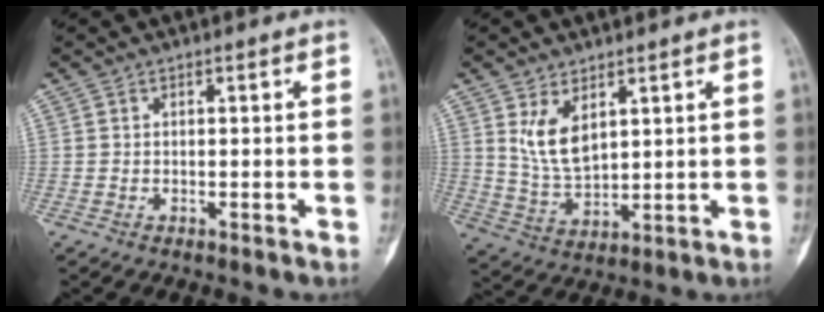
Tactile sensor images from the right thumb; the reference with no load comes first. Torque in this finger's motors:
{"motor_torque": [-0.15, 0.17, 0.33, 0.34, 0.06]}